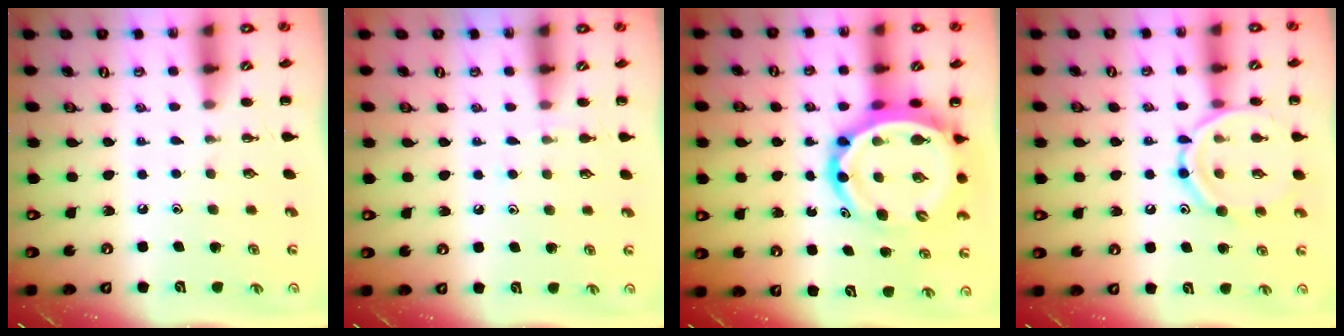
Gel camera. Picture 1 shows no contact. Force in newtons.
{"total": 5.9, "press": 5.6, "slide": 1.9}
{"total": 14.7, "press": 14.2, "slide": 3.9}
{"total": 12.7, "press": 12.7, "slide": 1.0}